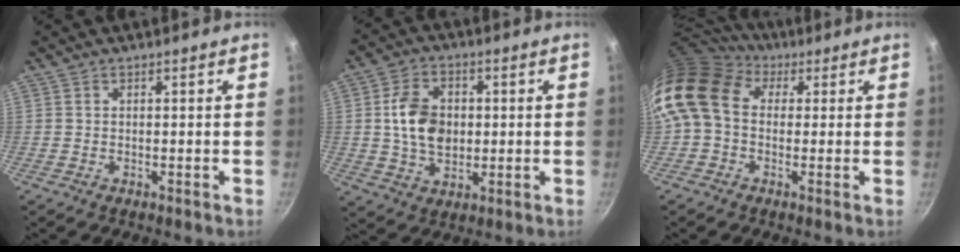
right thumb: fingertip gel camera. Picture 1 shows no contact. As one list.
[{"total": 10.5, "force": [0.7, 7.6, 7.3], "torque": [-0.109, 0.004, 0.011]}, {"total": 12.9, "force": [2.4, 9.9, 8.0], "torque": [-0.145, 0.019, 0.021]}]